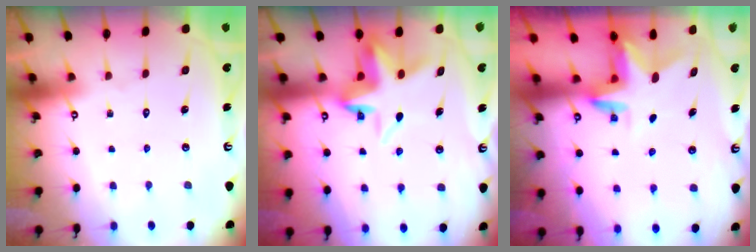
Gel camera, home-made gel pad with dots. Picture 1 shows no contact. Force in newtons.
{"total": 6.7, "press": 6.6, "slide": 1.1}
{"total": 2.8, "press": 2.8, "slide": 0.2}